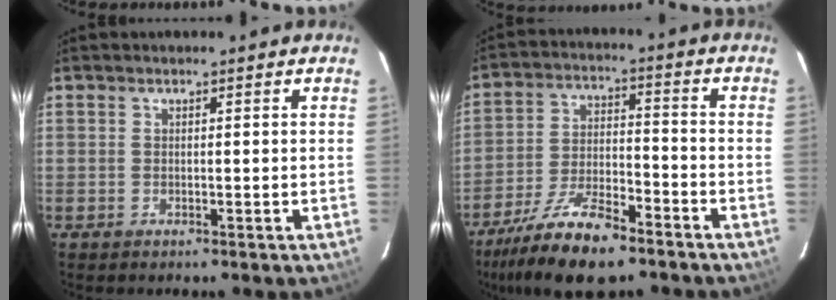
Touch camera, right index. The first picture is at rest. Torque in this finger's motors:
{"motor_torque": [1.13, -1.01, 0.67, 0.15]}